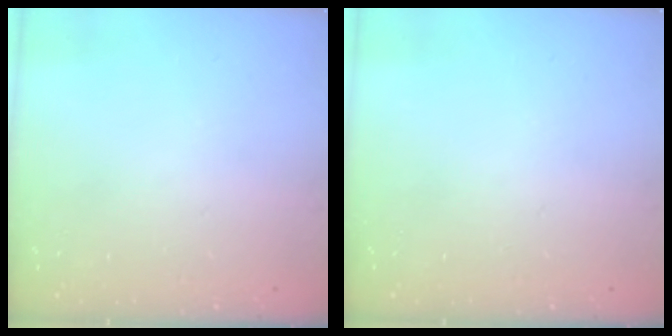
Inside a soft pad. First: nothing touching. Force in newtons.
{"total": 0.0}